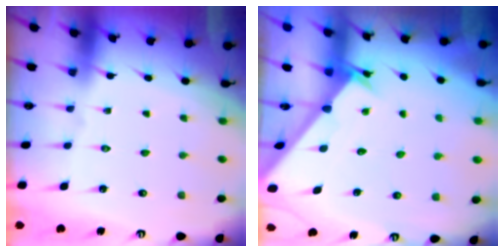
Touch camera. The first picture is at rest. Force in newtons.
{"total": 2.6, "press": 2.6, "slide": 0.2}